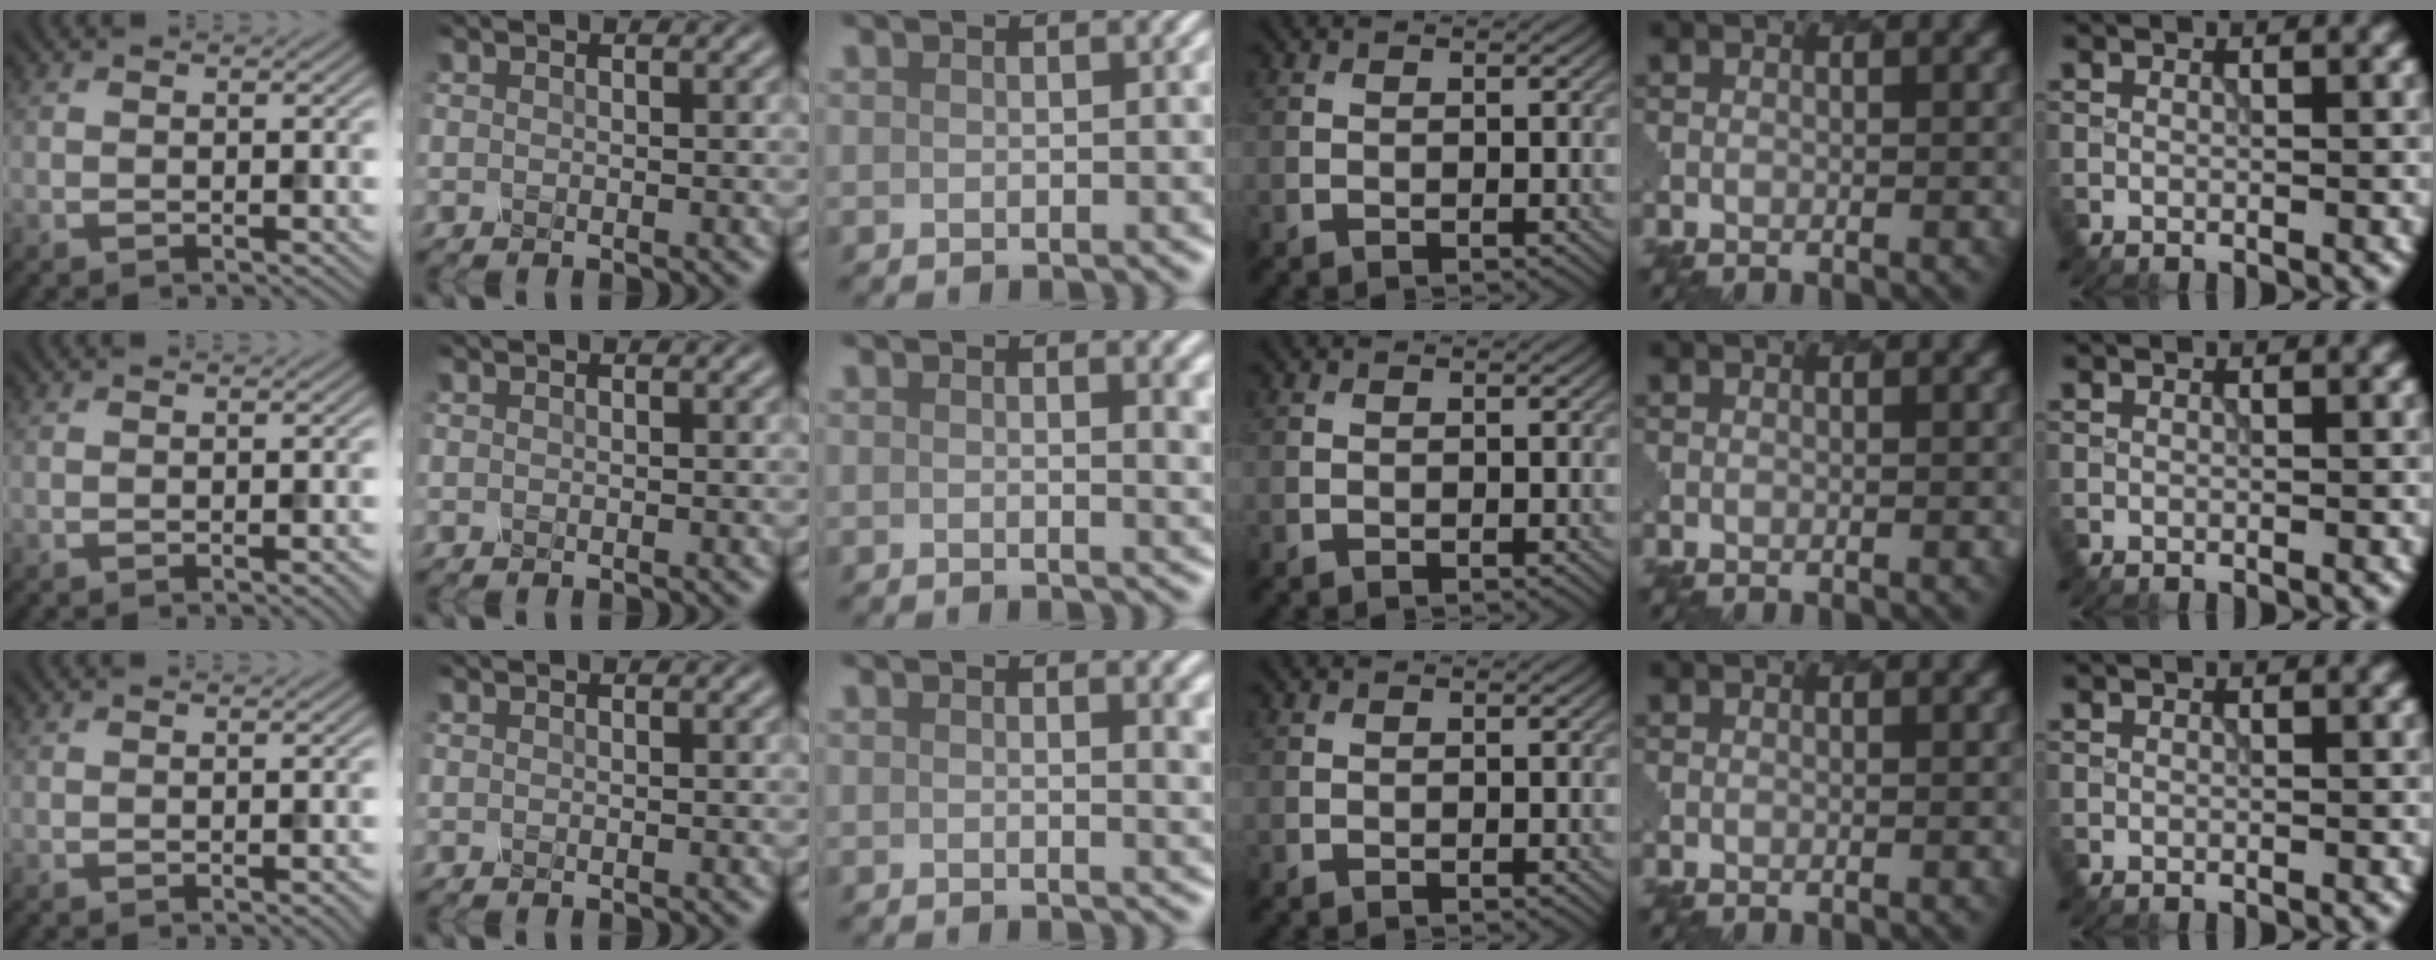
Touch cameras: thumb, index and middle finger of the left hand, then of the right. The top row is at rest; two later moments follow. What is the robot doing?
{"motion": "dispense", "object": "dispenser bottle"}